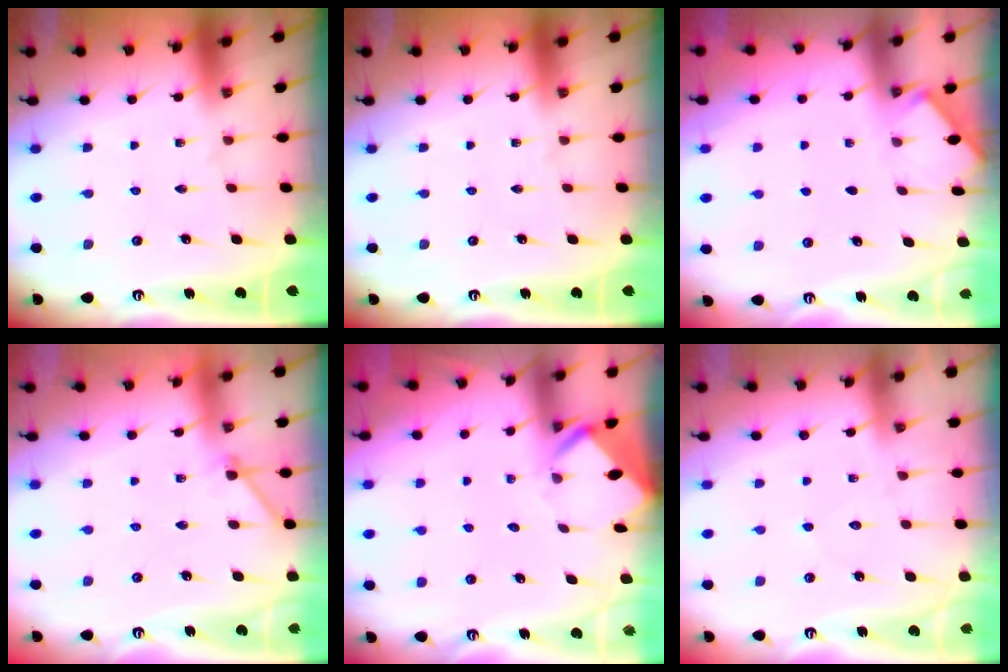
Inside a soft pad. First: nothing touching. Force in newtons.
{"total": 0.0}
{"total": 2.0, "press": 2.0, "slide": 0.3}
{"total": 3.1, "press": 3.1, "slide": 0.4}
{"total": 3.9, "press": 3.8, "slide": 0.4}
{"total": 3.9, "press": 3.9, "slide": 0.4}